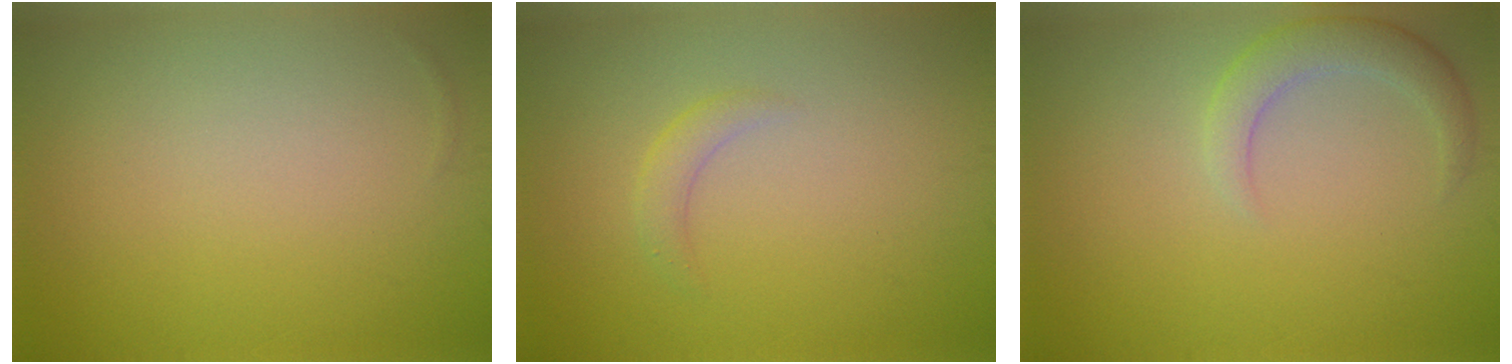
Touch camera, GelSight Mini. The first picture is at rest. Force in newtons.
{"total": 1.4, "press": 1.4, "slide": 0.0}
{"total": 2.9, "press": 2.9, "slide": 0.4}